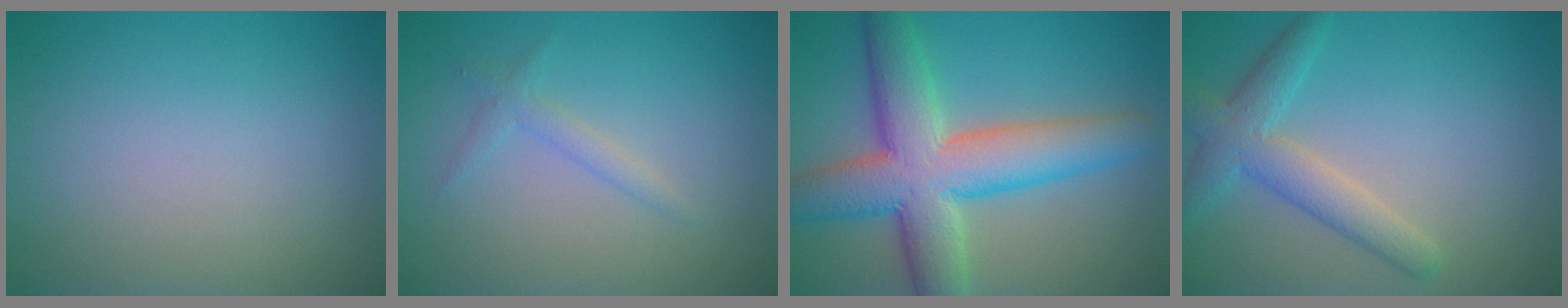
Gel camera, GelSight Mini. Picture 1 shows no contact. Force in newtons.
{"total": 1.3, "press": 1.3, "slide": 0.1}
{"total": 9.9, "press": 9.9, "slide": 0.4}
{"total": 4.0, "press": 4.0, "slide": 0.3}